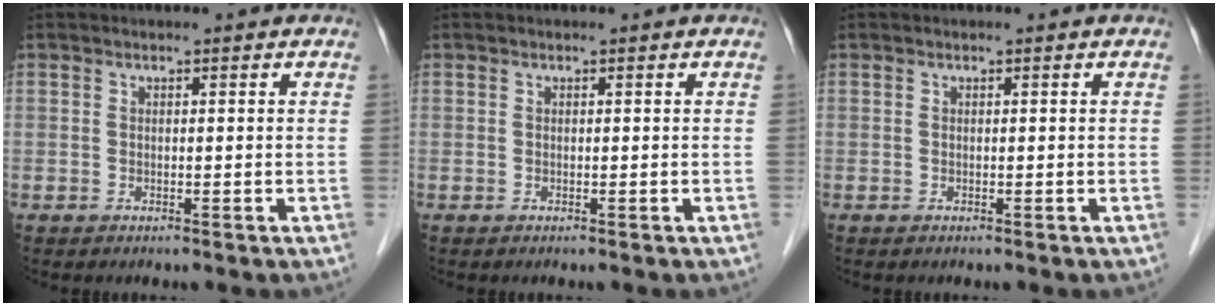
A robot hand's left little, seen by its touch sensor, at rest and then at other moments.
{"total": 0.0}
{"total": 0.0}